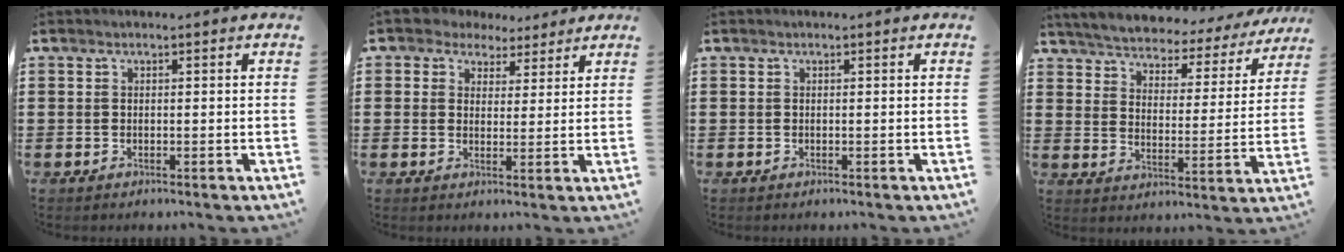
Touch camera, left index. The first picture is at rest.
{"total": 3.7, "force": [2.6, 2.6, 0.3], "torque": [-0.024, 0.003, 0.047]}
{"total": 0.0}
{"total": 4.2, "force": [4.2, 0.2, 0.1], "torque": [-0.031, -0.038, 0.066]}